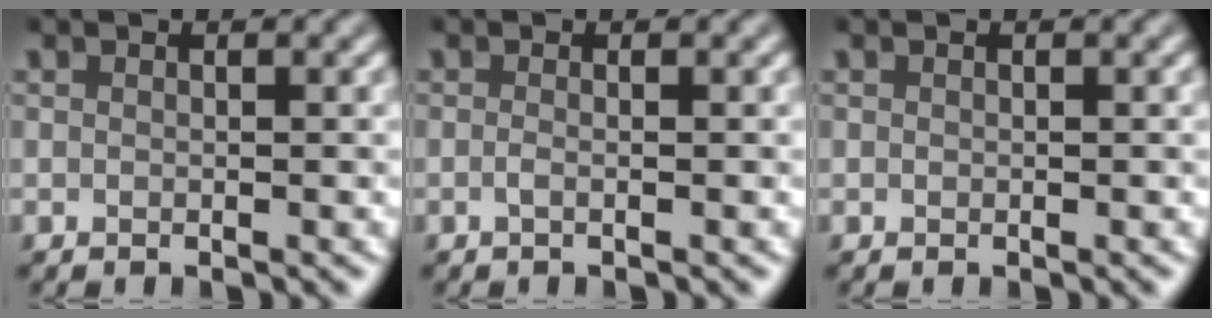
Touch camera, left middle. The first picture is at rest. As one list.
[{"total": 0.9, "force": [-0.3, 0.3, 0.8], "torque": [-0.013, -0.003, -0.007]}, {"total": 0.0}]